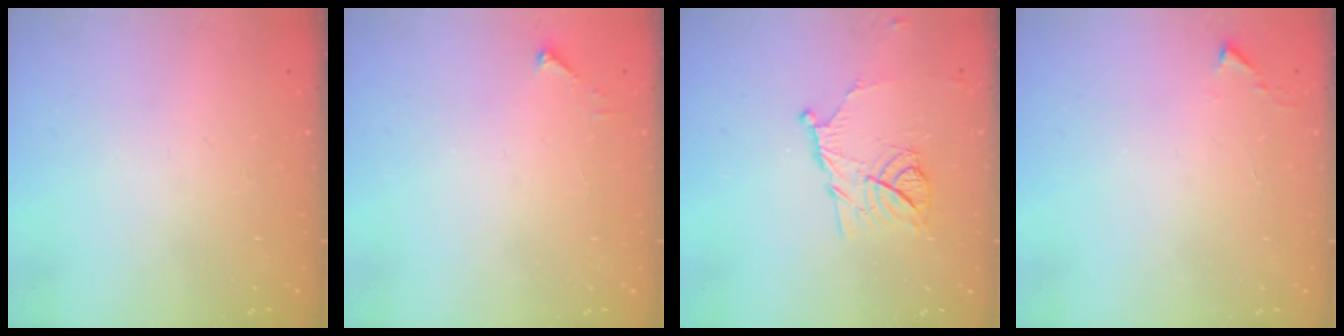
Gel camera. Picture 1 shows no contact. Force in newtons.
{"total": 2.5, "press": 2.5, "slide": 0.3}
{"total": 11.4, "press": 11.3, "slide": 0.7}
{"total": 1.1, "press": 1.1, "slide": 0.1}